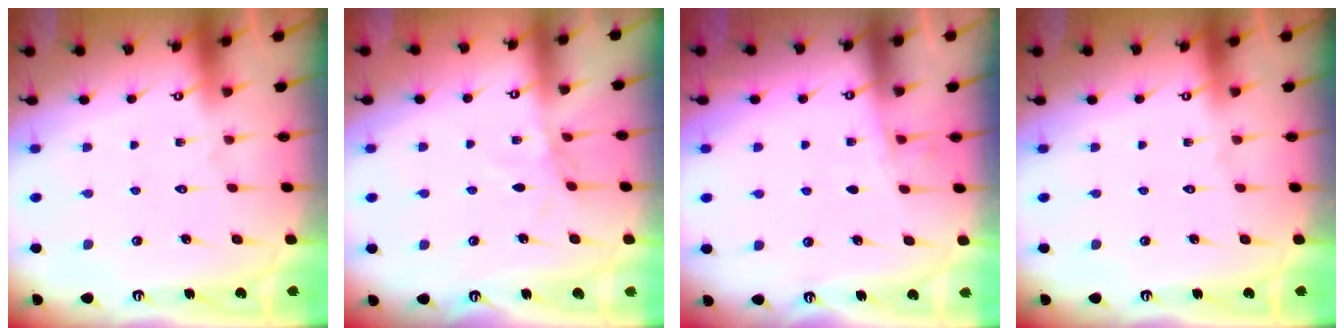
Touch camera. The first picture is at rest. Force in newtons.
{"total": 2.5, "press": 2.4, "slide": 0.5}
{"total": 2.6, "press": 2.5, "slide": 0.4}
{"total": 0.0}